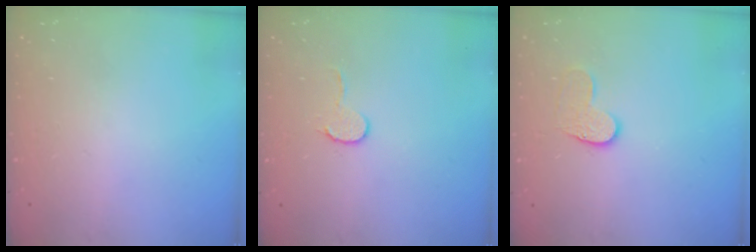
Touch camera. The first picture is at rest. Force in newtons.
{"total": 5.9, "press": 5.9, "slide": 0.5}
{"total": 6.9, "press": 6.8, "slide": 0.6}